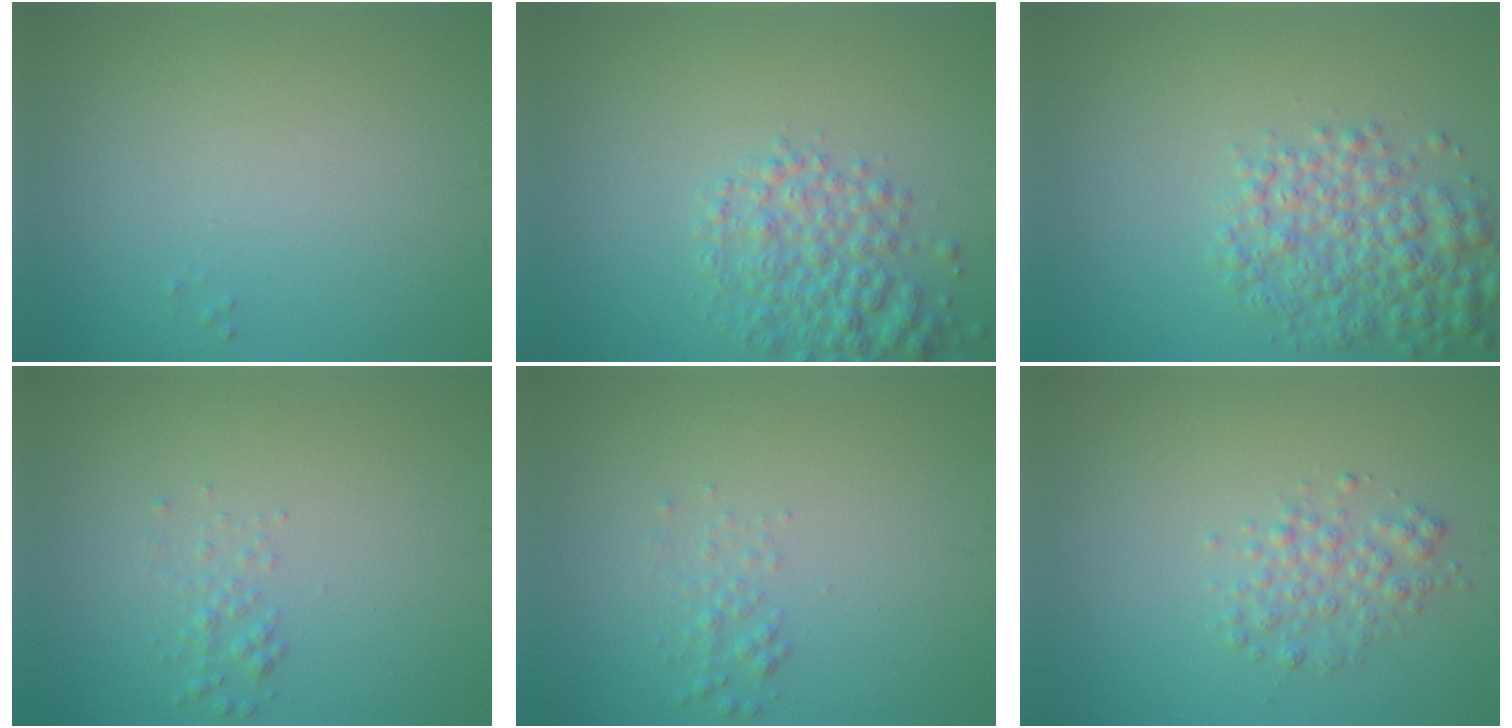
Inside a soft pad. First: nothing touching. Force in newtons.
{"total": 4.0, "press": 4.0, "slide": 0.2}
{"total": 5.0, "press": 5.0, "slide": 0.1}
{"total": 1.1, "press": 1.1, "slide": 0.0}
{"total": 1.1, "press": 1.1, "slide": 0.0}
{"total": 2.2, "press": 2.2, "slide": 0.0}